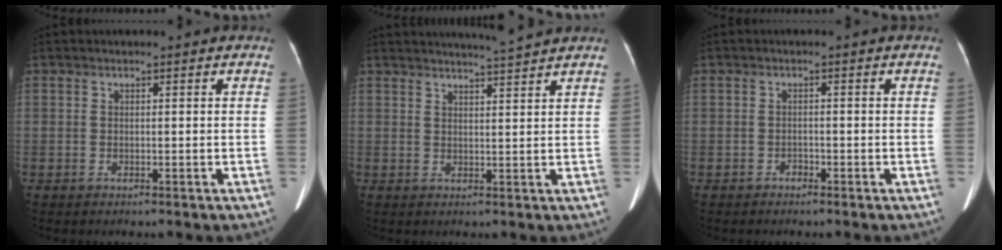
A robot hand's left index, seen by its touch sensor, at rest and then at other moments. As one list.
[{"total": 5.1, "force": [4.8, -1.2, 1.4], "torque": [-0.025, 0.001, 0.065]}, {"total": 0.9, "force": [-0.8, 0.4, 0.2], "torque": [-0.005, 0.000, -0.014]}]